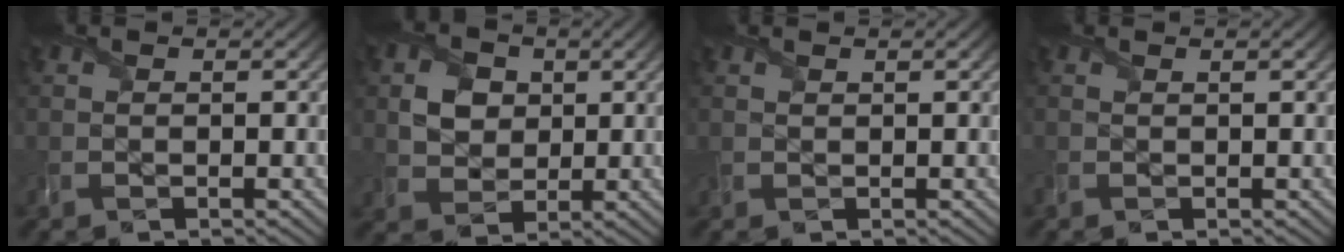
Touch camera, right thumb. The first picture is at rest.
{"total": 4.9, "force": [1.2, 4.1, 2.4], "torque": [-0.060, -0.001, 0.014]}
{"total": 1.1, "force": [0.7, 0.5, 0.6], "torque": [-0.022, 0.003, 0.018]}
{"total": 1.0, "force": [0.2, 0.3, 0.9], "torque": [-0.025, 0.002, 0.001]}